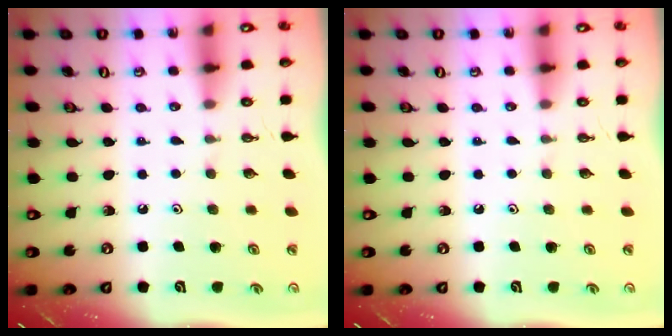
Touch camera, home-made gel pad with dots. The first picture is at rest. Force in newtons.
{"total": 0.0}